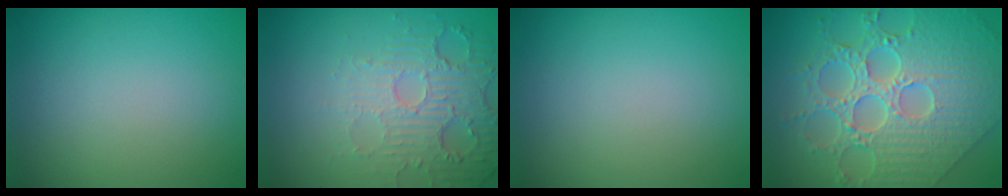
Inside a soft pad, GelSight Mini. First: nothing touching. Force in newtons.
{"total": 5.7, "press": 3.5, "slide": 4.5}
{"total": 0.0}
{"total": 9.4, "press": 6.9, "slide": 6.4}